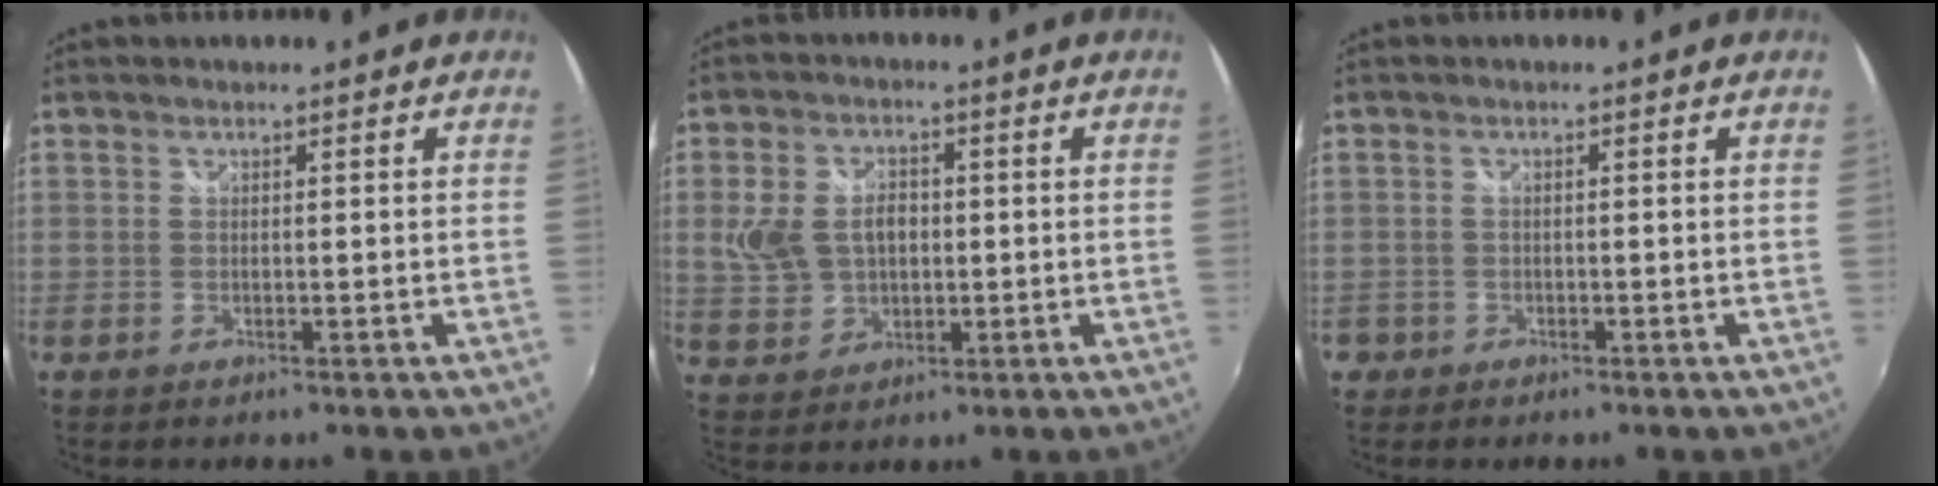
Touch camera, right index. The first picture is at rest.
{"total": 8.8, "force": [0.6, 6.6, 5.8], "torque": [-0.126, 0.014, 0.019]}
{"total": 1.9, "force": [-1.0, 1.6, 0.2], "torque": [-0.009, 0.003, -0.016]}